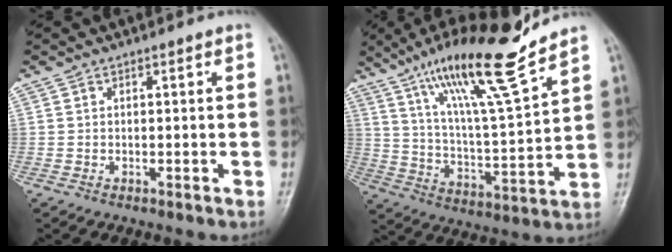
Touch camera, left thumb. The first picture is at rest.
{"total": 18.9, "force": [13.4, 2.0, 13.2], "torque": [-0.210, -0.070, 0.234]}